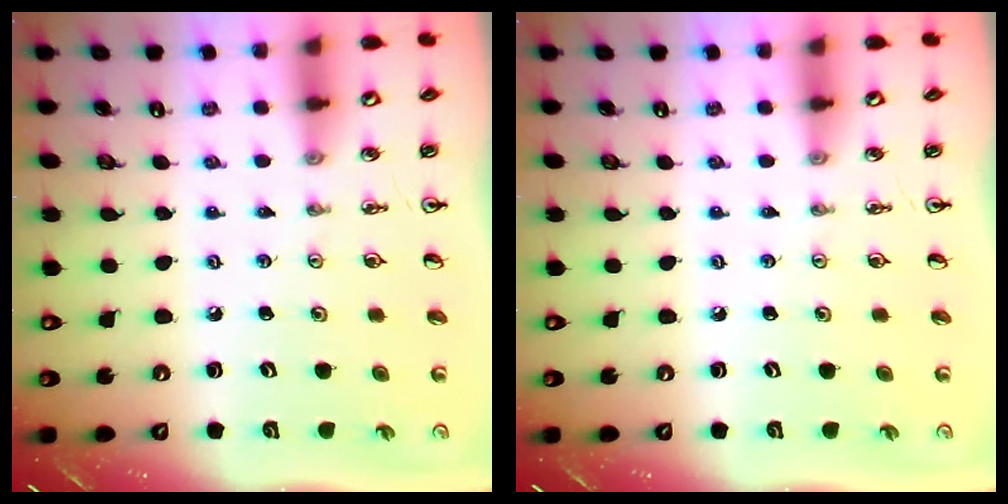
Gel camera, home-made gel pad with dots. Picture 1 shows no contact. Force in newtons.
{"total": 0.0}